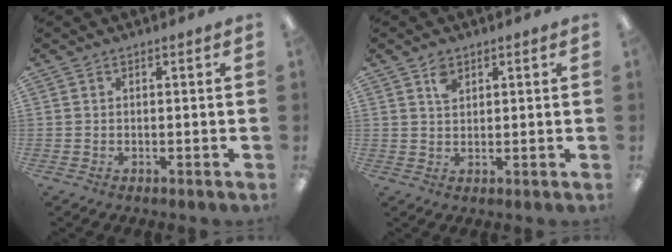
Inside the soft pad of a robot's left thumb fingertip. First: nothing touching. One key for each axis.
{"total": 3.4, "fx": 2.0, "fy": 2.2, "fz": 1.5, "tx": -0.018, "ty": -0.006, "tz": 0.035}